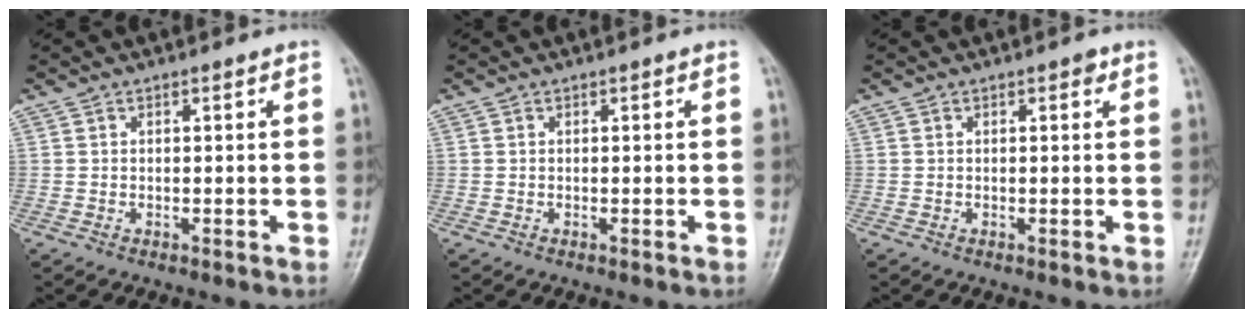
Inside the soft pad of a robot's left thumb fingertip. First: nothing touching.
{"total": 0.0}
{"total": 0.9, "force": [0.4, 0.4, 0.6], "torque": [-0.004, 0.000, 0.003]}